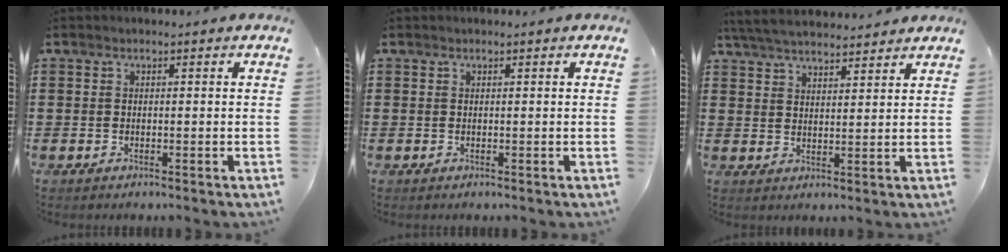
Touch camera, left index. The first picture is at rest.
{"total": 0.0}
{"total": 4.9, "force": [4.7, 0.4, 1.3], "torque": [-0.039, -0.012, 0.086]}